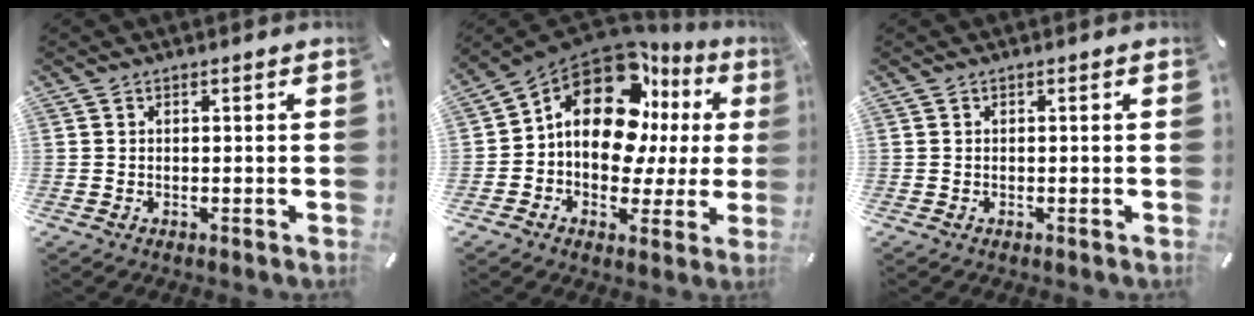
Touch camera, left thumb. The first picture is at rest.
{"total": 18.7, "force": [6.6, 12.2, 12.5], "torque": [-0.219, -0.048, 0.110]}
{"total": 0.0}